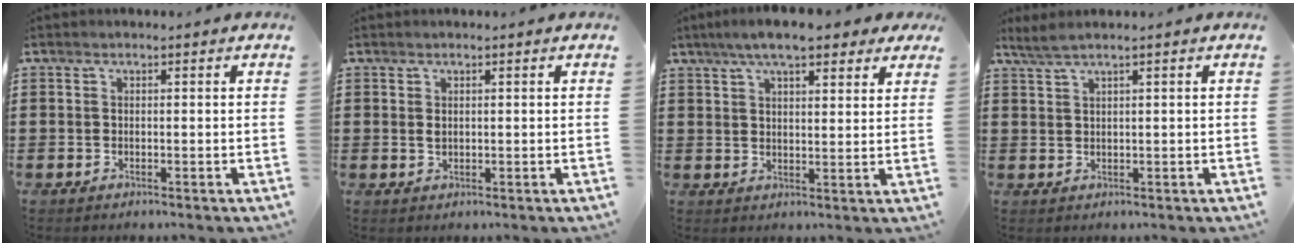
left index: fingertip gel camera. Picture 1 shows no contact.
{"total": 0.9, "force": [0.2, 0.6, 0.7], "torque": [-0.015, 0.004, 0.003]}
{"total": 7.3, "force": [5.7, 1.7, 4.3], "torque": [-0.099, 0.002, 0.104]}
{"total": 1.9, "force": [1.2, -0.1, 1.4], "torque": [-0.028, -0.002, 0.022]}